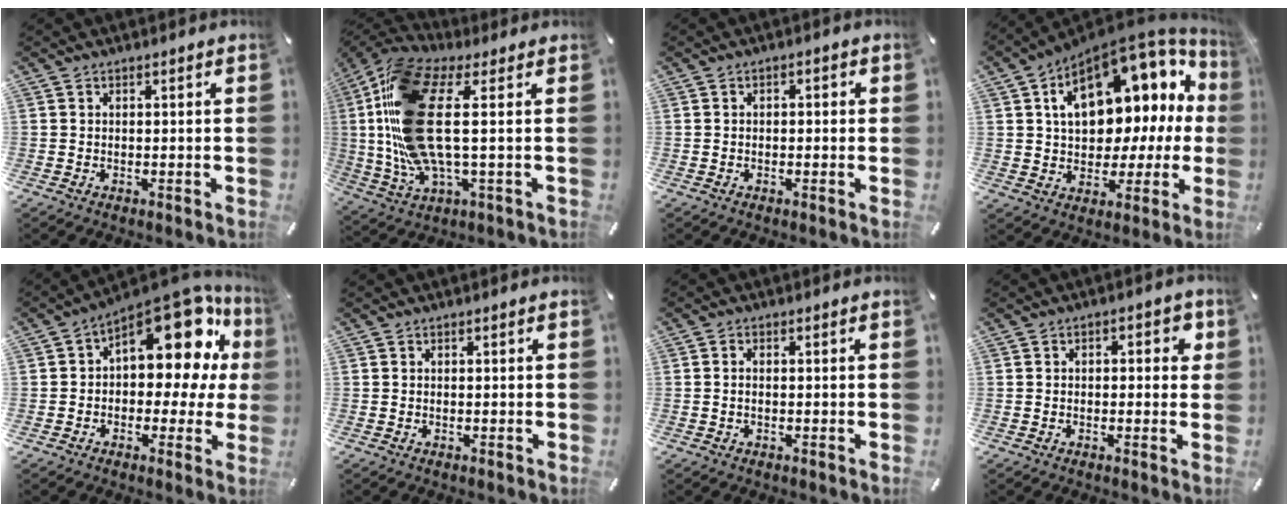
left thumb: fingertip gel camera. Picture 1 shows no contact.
{"total": 20.3, "force": [2.7, 7.9, 18.5], "torque": [-0.398, -0.018, 0.043]}
{"total": 1.4, "force": [-0.6, 0.8, 1.0], "torque": [-0.018, 0.006, -0.013]}
{"total": 17.8, "force": [6.2, 11.5, 12.2], "torque": [-0.164, -0.049, 0.101]}
{"total": 18.3, "force": [8.4, 9.3, 13.3], "torque": [-0.175, -0.066, 0.138]}
{"total": 0.0}
{"total": 1.1, "force": [-0.2, 0.6, 0.9], "torque": [-0.018, 0.001, -0.004]}
{"total": 3.1, "force": [-0.1, 1.8, 2.5], "torque": [-0.033, 0.007, -0.009]}